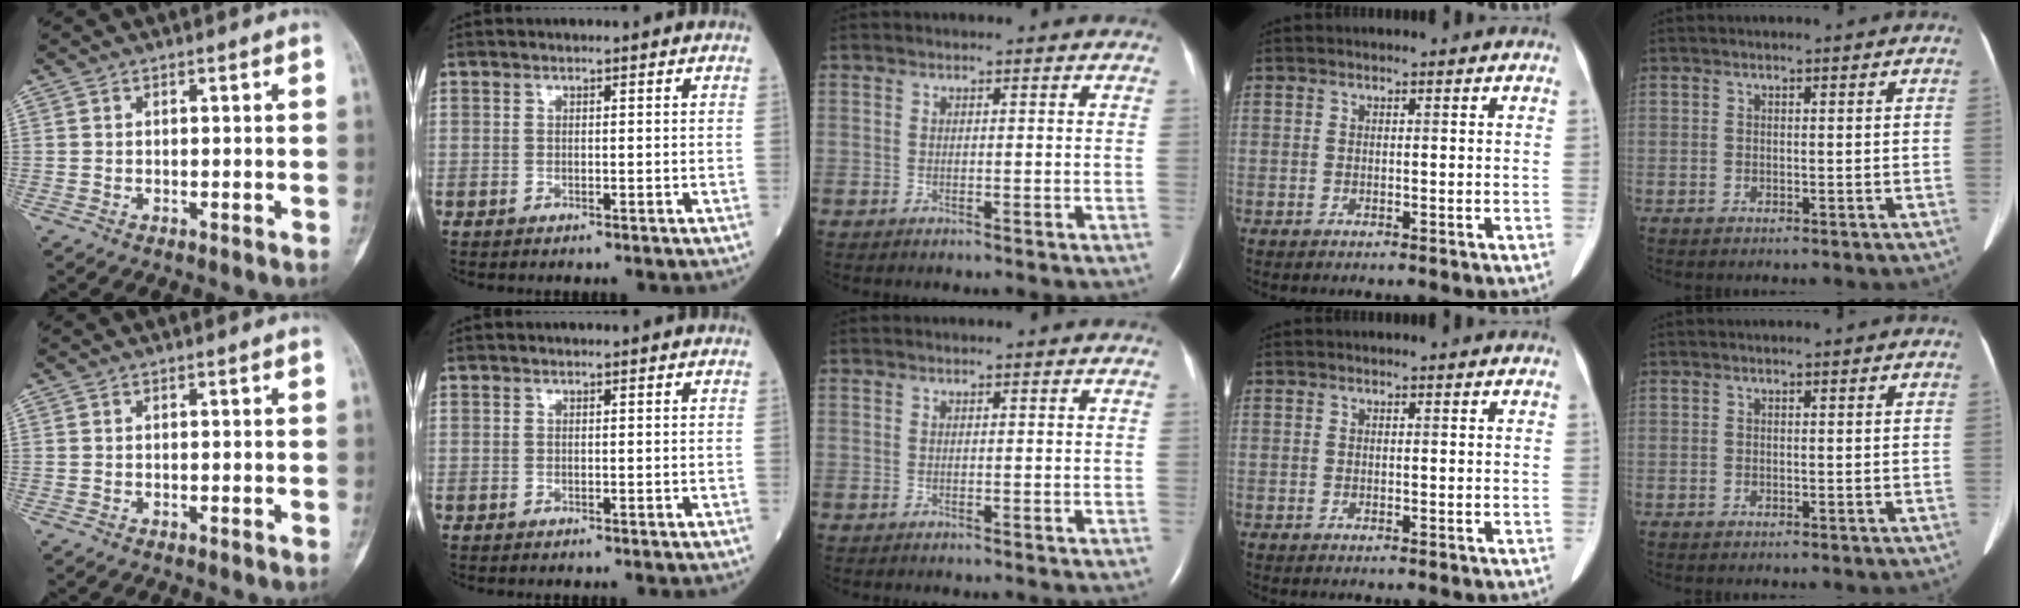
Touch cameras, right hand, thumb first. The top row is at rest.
{}